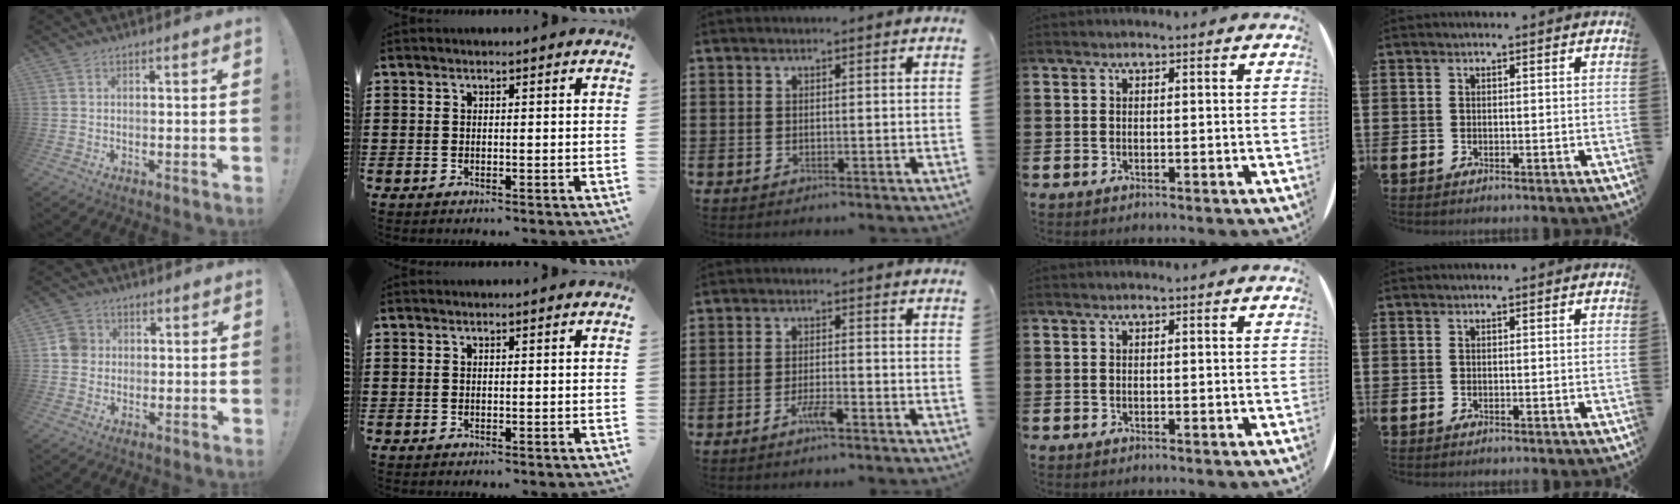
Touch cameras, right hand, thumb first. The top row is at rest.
{"thumb": {"total": 2.9, "force": [0.3, 2.7, 1.0], "torque": [-0.004, 0.003, 0.004]}, "middle": {"total": 2.4, "force": [-1.4, 0.3, 1.8], "torque": [-0.039, -0.003, -0.028]}}